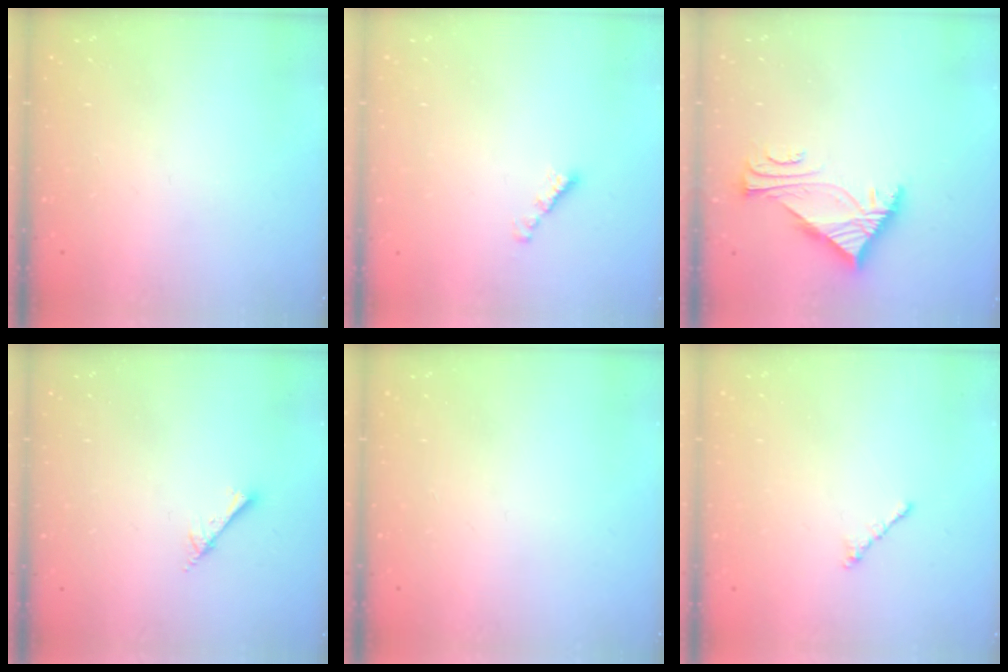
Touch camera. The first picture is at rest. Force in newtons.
{"total": 2.1, "press": 2.0, "slide": 0.7}
{"total": 5.8, "press": 5.7, "slide": 0.8}
{"total": 2.5, "press": 2.5, "slide": 0.2}
{"total": 0.0}
{"total": 0.9, "press": 0.7, "slide": 0.5}